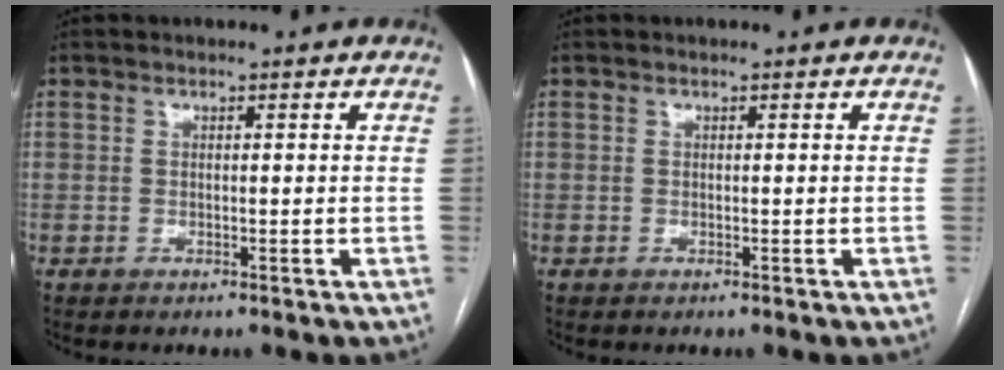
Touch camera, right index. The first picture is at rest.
{"total": 0.0}